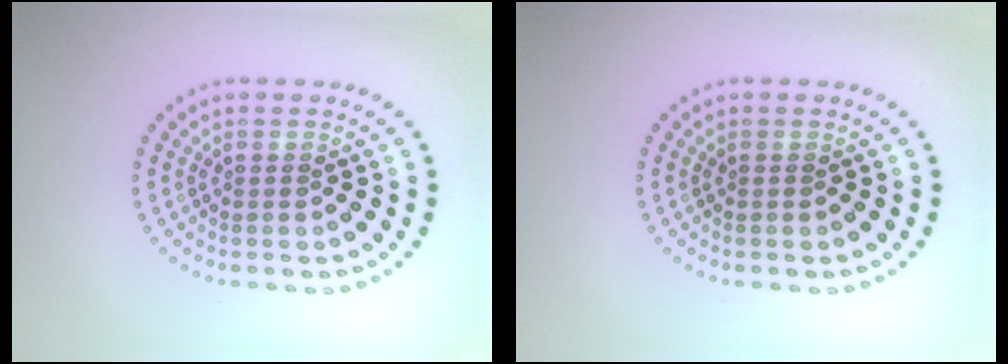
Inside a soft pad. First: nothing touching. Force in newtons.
{"total": 0.0}